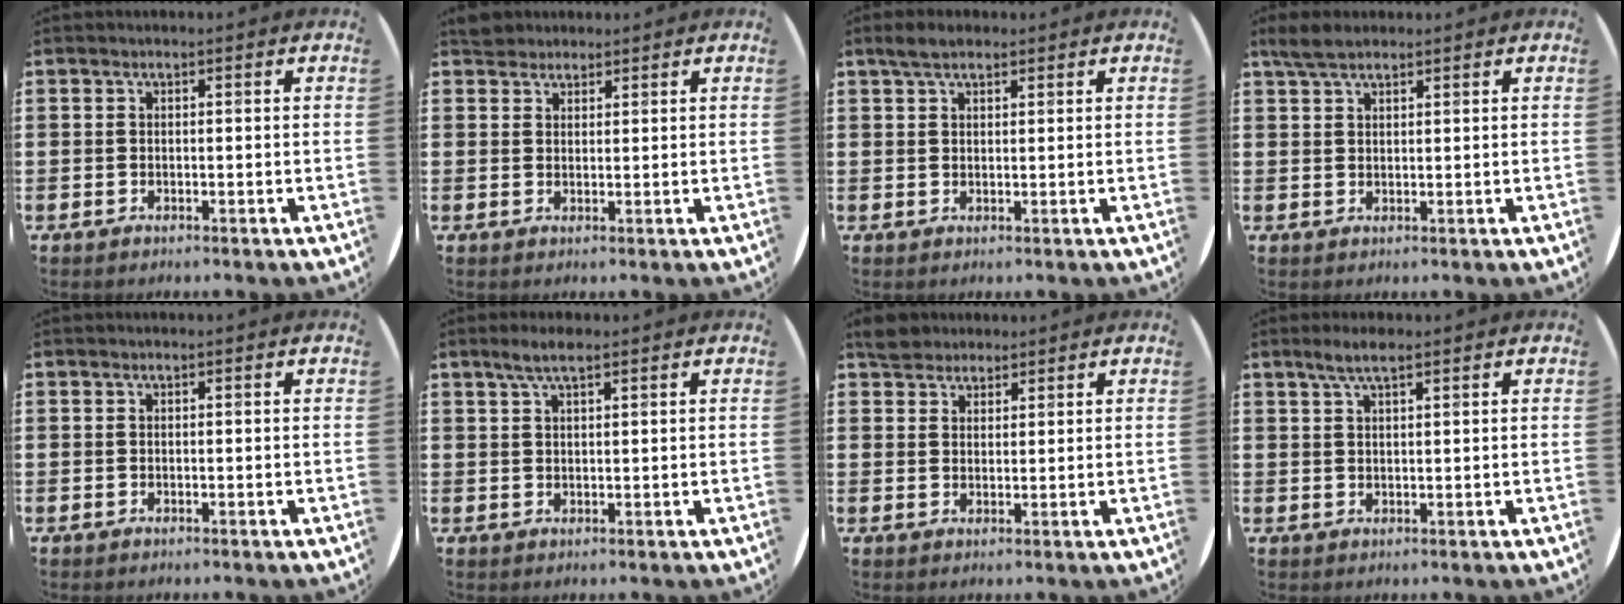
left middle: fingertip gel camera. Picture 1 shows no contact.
{"total": 2.6, "force": [2.4, 1.0, 0.1], "torque": [0.000, 0.000, 0.046]}
{"total": 2.8, "force": [2.1, 1.1, 1.4], "torque": [-0.025, 0.004, 0.038]}
{"total": 3.2, "force": [2.5, 1.1, 1.6], "torque": [-0.038, 0.007, 0.047]}
{"total": 0.0}
{"total": 3.0, "force": [2.1, 0.6, 2.0], "torque": [-0.042, 0.005, 0.037]}
{"total": 3.4, "force": [3.1, 1.4, 0.3], "torque": [-0.006, 0.000, 0.060]}
{"total": 3.0, "force": [2.2, 0.6, 2.0], "torque": [-0.043, 0.005, 0.038]}